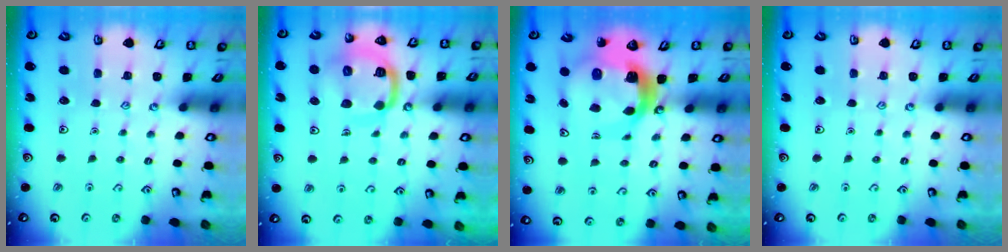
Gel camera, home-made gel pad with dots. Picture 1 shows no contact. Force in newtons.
{"total": 15.0, "press": 14.9, "slide": 1.5}
{"total": 9.5, "press": 9.4, "slide": 1.4}
{"total": 0.0}